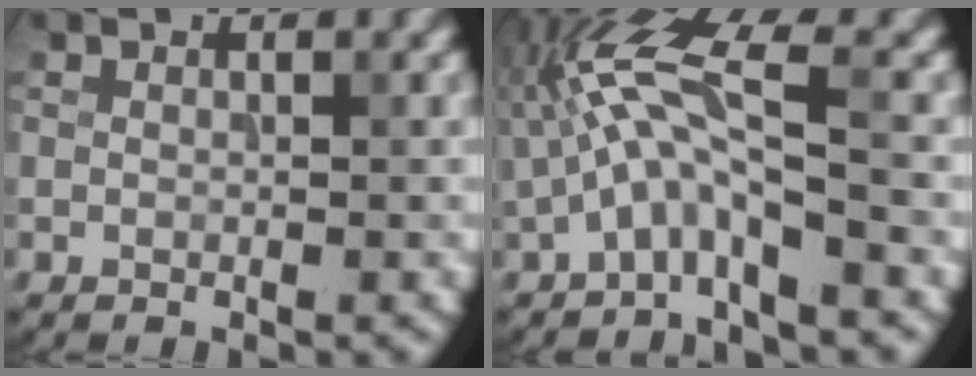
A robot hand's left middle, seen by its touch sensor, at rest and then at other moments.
{"total": 6.8, "force": [-1.0, 1.8, 6.4], "torque": [-0.141, 0.023, -0.027]}